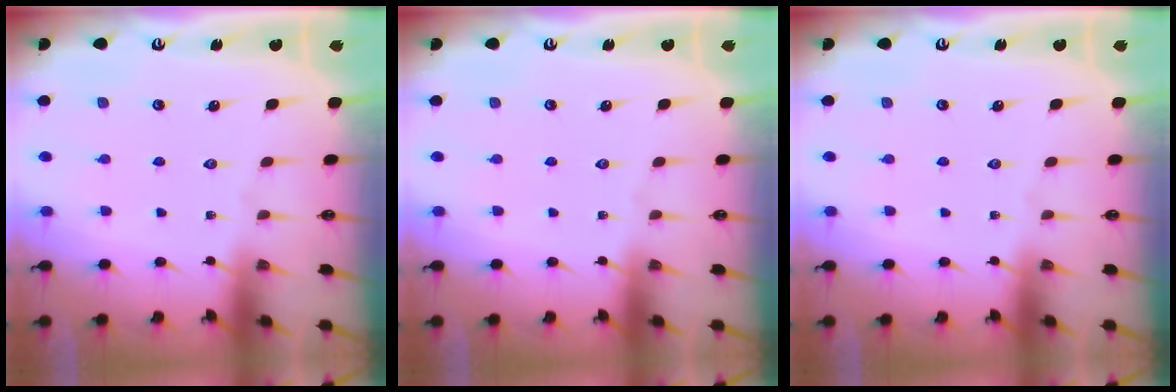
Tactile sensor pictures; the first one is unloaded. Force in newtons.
{"total": 0.0}
{"total": 0.0}